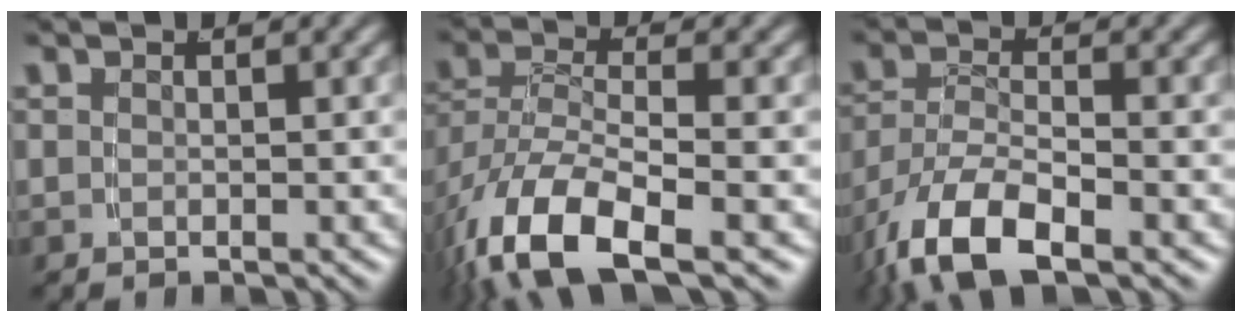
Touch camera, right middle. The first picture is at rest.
{"total": 8.4, "force": [-4.4, 3.6, 6.2], "torque": [-0.144, -0.055, -0.039]}
{"total": 6.9, "force": [-3.7, 3.4, 4.7], "torque": [-0.115, -0.045, -0.040]}